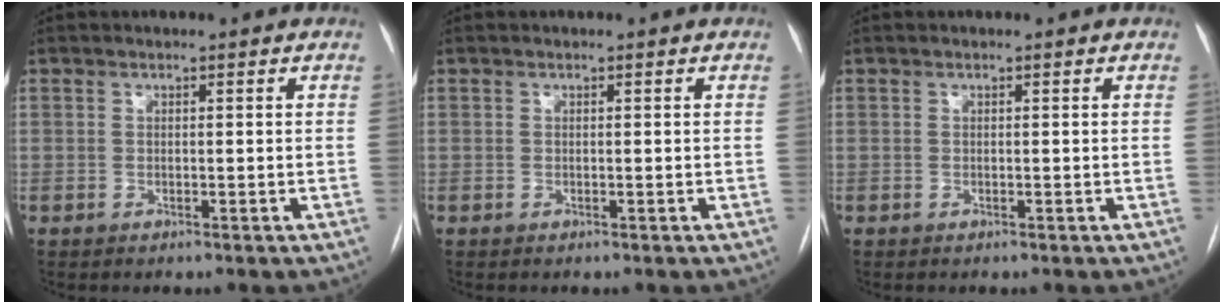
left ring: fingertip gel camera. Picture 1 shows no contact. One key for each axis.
{"total": 0.0}
{"total": 0.0}